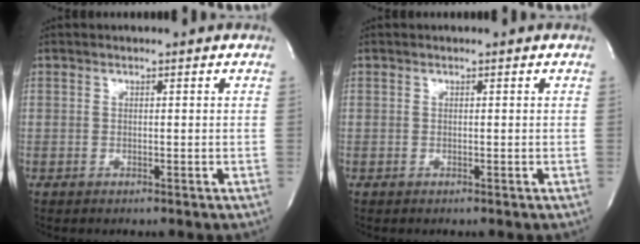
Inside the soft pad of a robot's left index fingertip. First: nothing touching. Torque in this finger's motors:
{"motor_torque": [0.00, 0.00, -0.01, 0.00]}